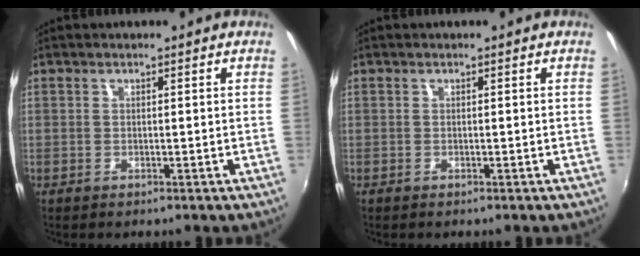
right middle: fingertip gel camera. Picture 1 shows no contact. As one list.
[{"total": 0.0}]